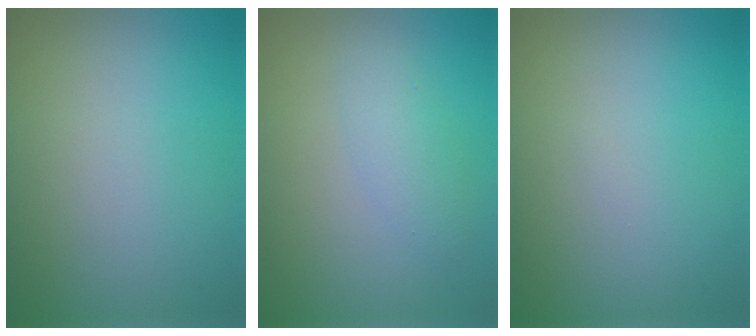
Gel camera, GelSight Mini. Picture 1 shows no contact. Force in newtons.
{"total": 1.9, "press": 1.9, "slide": 0.1}
{"total": 0.0}